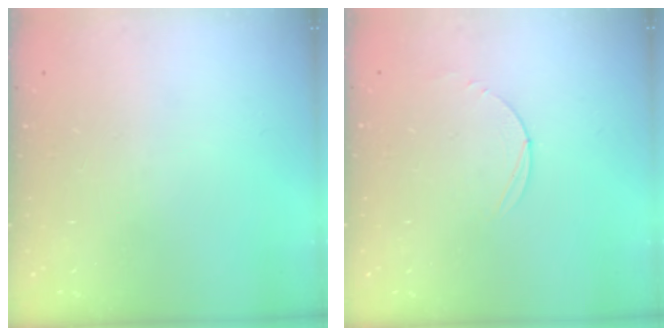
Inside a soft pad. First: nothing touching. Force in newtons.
{"total": 3.0, "press": 3.0, "slide": 0.3}